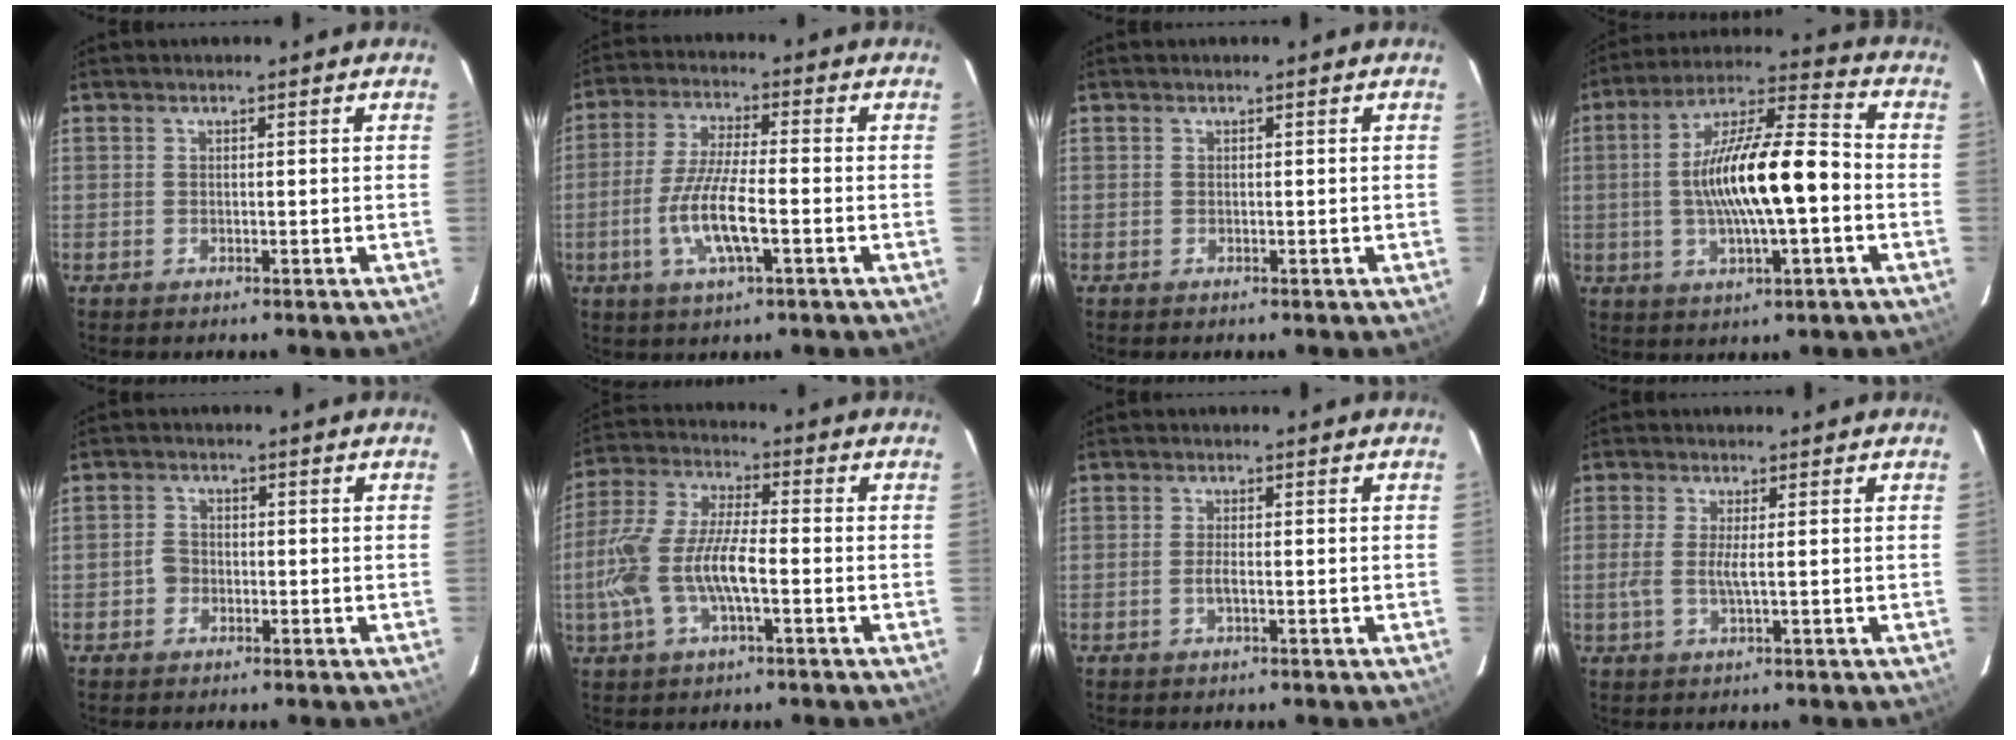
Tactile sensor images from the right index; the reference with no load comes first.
{"total": 10.2, "force": [-3.2, 2.1, 9.5], "torque": [-0.193, -0.007, -0.062]}
{"total": 0.0}
{"total": 16.6, "force": [-2.0, 3.9, 16.0], "torque": [-0.281, 0.016, -0.035]}
{"total": 2.4, "force": [-1.0, 2.1, 0.7], "torque": [-0.017, 0.007, -0.019]}
{"total": 13.4, "force": [-3.4, 4.5, 12.2], "torque": [-0.263, 0.000, -0.066]}
{"total": 1.6, "force": [-0.6, 0.3, 1.5], "torque": [-0.031, -0.001, -0.011]}
{"total": 3.3, "force": [-0.2, 0.2, 3.3], "torque": [-0.071, -0.005, -0.007]}